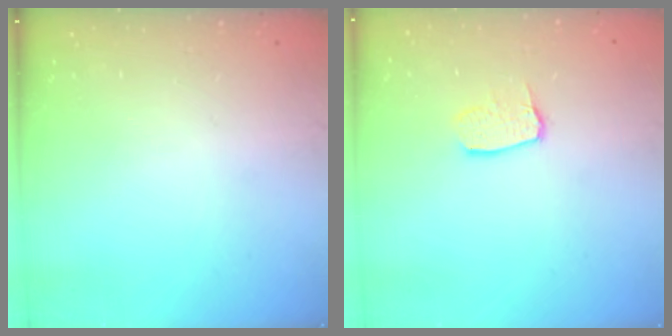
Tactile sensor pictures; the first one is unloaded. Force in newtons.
{"total": 6.8, "press": 6.8, "slide": 0.5}